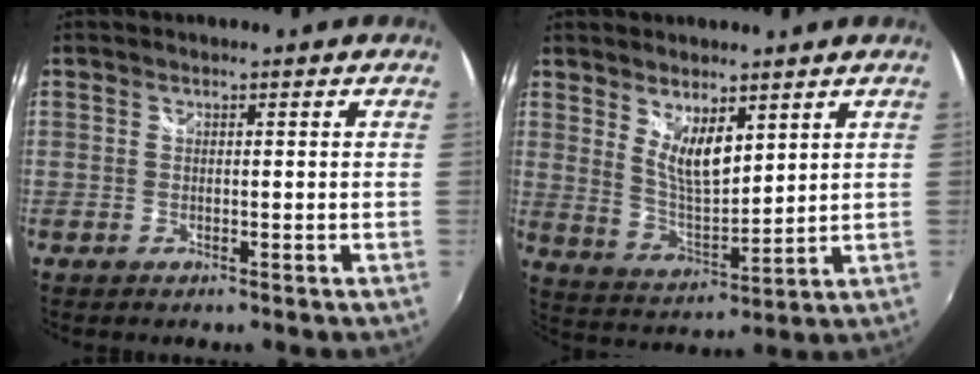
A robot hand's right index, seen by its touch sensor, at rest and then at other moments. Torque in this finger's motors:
{"motor_torque": [0.08, -0.01, 0.04, 0.02]}